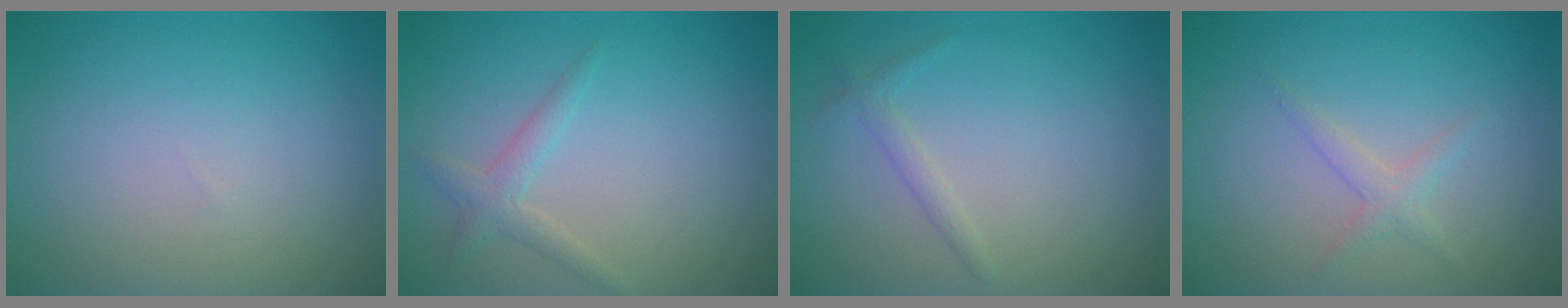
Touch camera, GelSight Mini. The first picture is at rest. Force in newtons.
{"total": 1.7, "press": 1.7, "slide": 0.0}
{"total": 1.1, "press": 1.1, "slide": 0.0}
{"total": 1.4, "press": 1.4, "slide": 0.0}